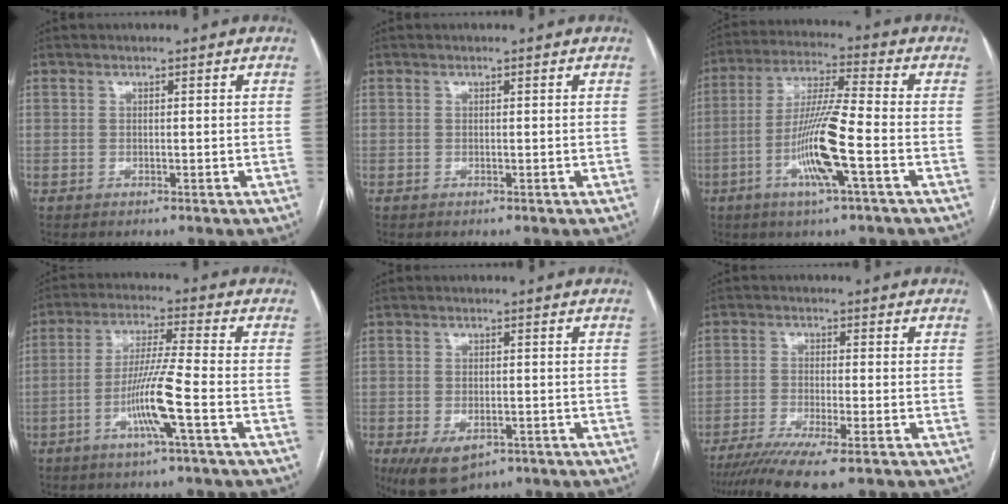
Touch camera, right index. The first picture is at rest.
{"total": 0.0}
{"total": 11.7, "force": [-4.0, 0.1, 11.0], "torque": [-0.219, -0.004, -0.079]}
{"total": 9.0, "force": [-3.4, -1.0, 8.3], "torque": [-0.164, -0.005, -0.068]}
{"total": 7.1, "force": [-4.0, 3.7, 4.7], "torque": [-0.083, -0.010, -0.056]}
{"total": 10.5, "force": [-7.9, 0.4, 6.9], "torque": [-0.110, -0.019, -0.125]}